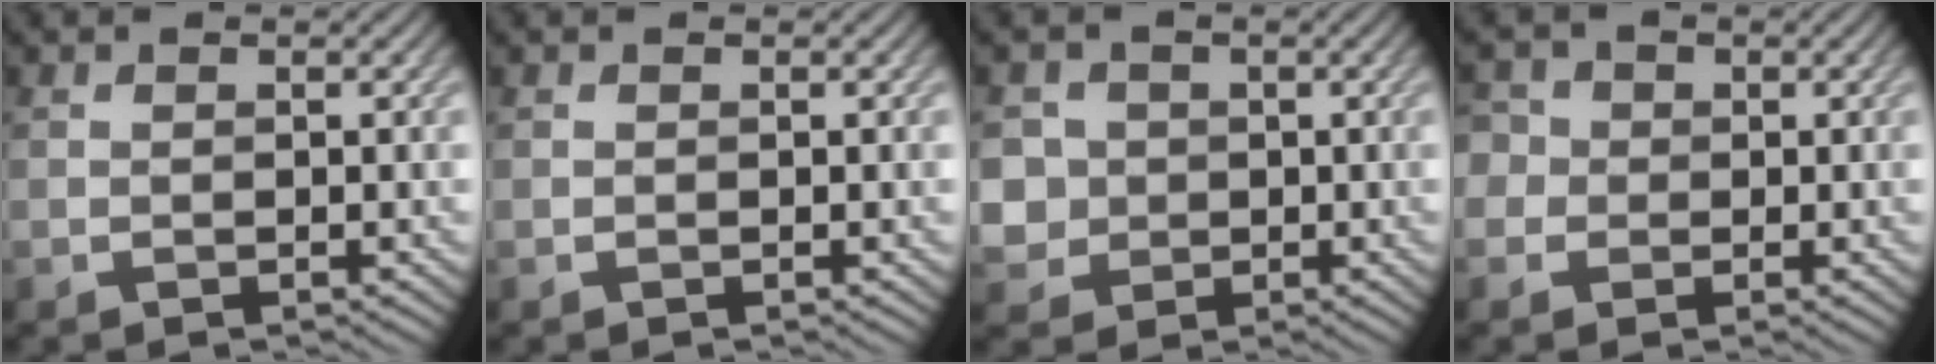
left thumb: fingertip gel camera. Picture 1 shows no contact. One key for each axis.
{"total": 0.0}
{"total": 4.3, "fx": 0.1, "fy": 4.2, "fz": 1.0, "tx": -0.035, "ty": -0.004, "tz": -0.011}
{"total": 4.0, "fx": 0.7, "fy": 3.8, "fz": 1.1, "tx": -0.025, "ty": 0.014, "tz": -0.013}